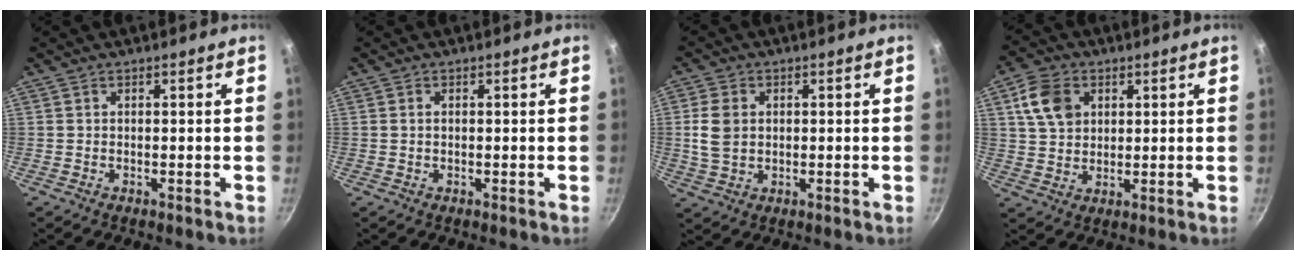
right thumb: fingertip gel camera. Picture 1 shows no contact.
{"total": 0.7, "force": [0.1, 0.5, 0.5], "torque": [-0.009, 0.003, 0.002]}
{"total": 6.4, "force": [0.7, 4.8, 4.1], "torque": [-0.074, 0.003, 0.012]}
{"total": 8.9, "force": [3.2, 6.6, 5.1], "torque": [-0.075, 0.001, 0.059]}